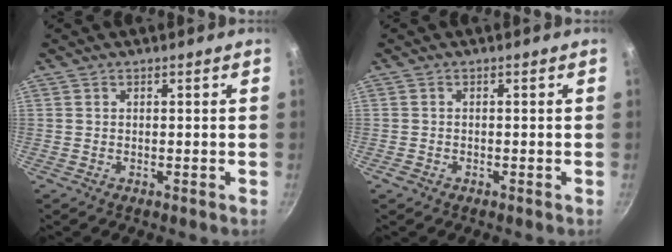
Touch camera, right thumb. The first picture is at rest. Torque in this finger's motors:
{"motor_torque": [-0.64, 0.38, -0.44, 0.16, 0.03]}